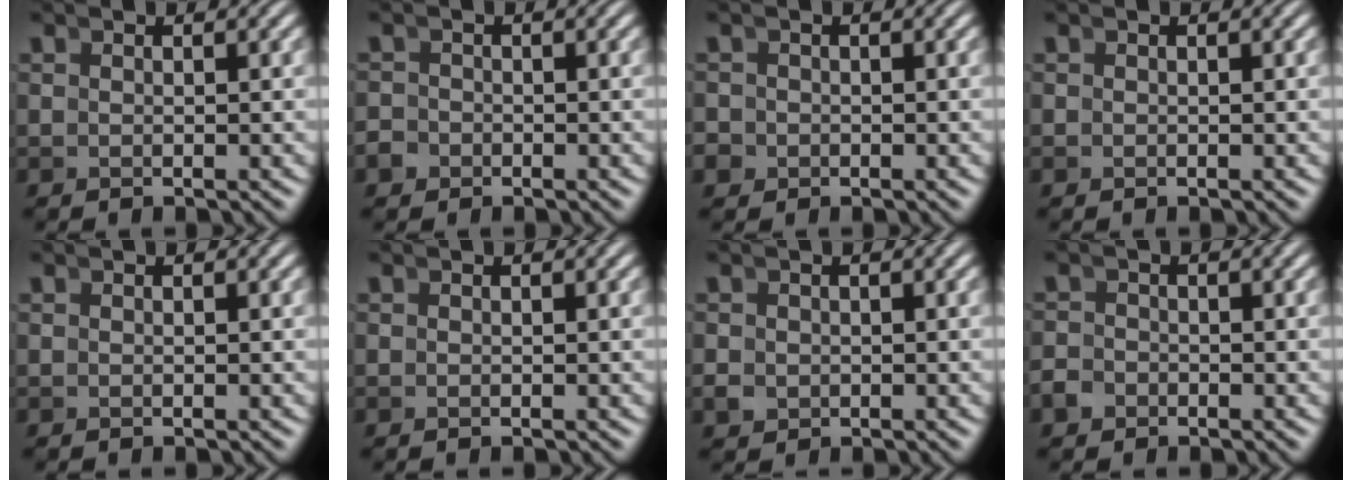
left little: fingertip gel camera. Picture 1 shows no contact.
{"total": 1.6, "force": [-1.1, 1.1, 0.0], "torque": [0.004, -0.010, -0.018]}
{"total": 1.9, "force": [-0.8, 1.7, 0.3], "torque": [-0.008, -0.012, -0.012]}
{"total": 0.0}
{"total": 0.0}
{"total": 0.0}
{"total": 1.0, "force": [-0.5, 0.9, 0.2], "torque": [-0.006, -0.009, -0.003]}
{"total": 1.4, "force": [-1.2, 0.8, 0.0], "torque": [0.004, -0.009, -0.020]}